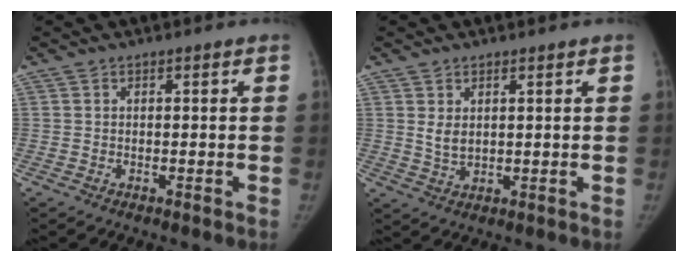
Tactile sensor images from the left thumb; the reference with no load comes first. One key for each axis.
{"total": 2.9, "fx": 1.1, "fy": 1.8, "fz": 2.0, "tx": -0.031, "ty": -0.014, "tz": 0.028}